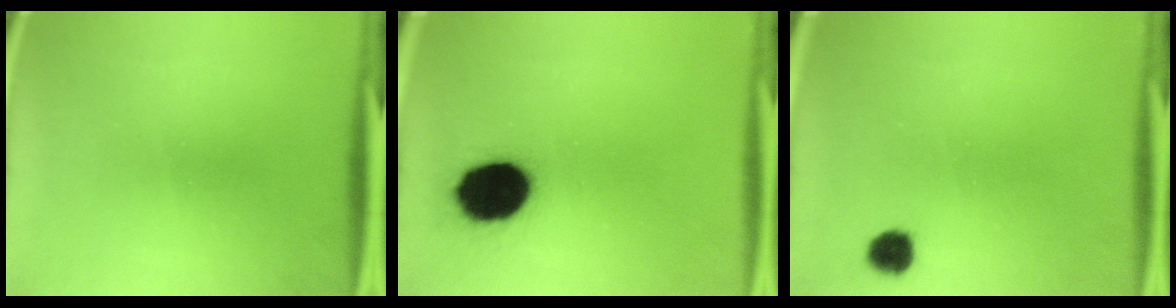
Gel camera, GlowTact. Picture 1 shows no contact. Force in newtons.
{"total": 15.9}
{"total": 3.6}